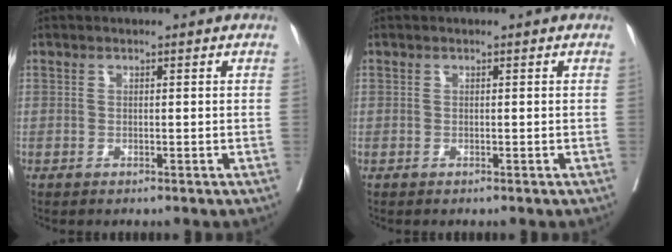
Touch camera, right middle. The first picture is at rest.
{"total": 0.0}